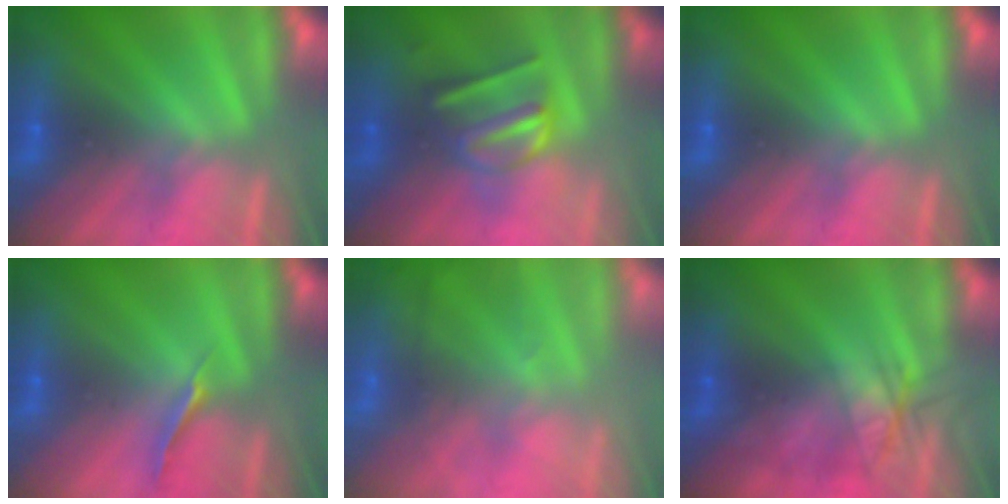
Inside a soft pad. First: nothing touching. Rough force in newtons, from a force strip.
{"total": 3.0}
{"total": 0.0}
{"total": 1.3}
{"total": 11.3}
{"total": 2.1}